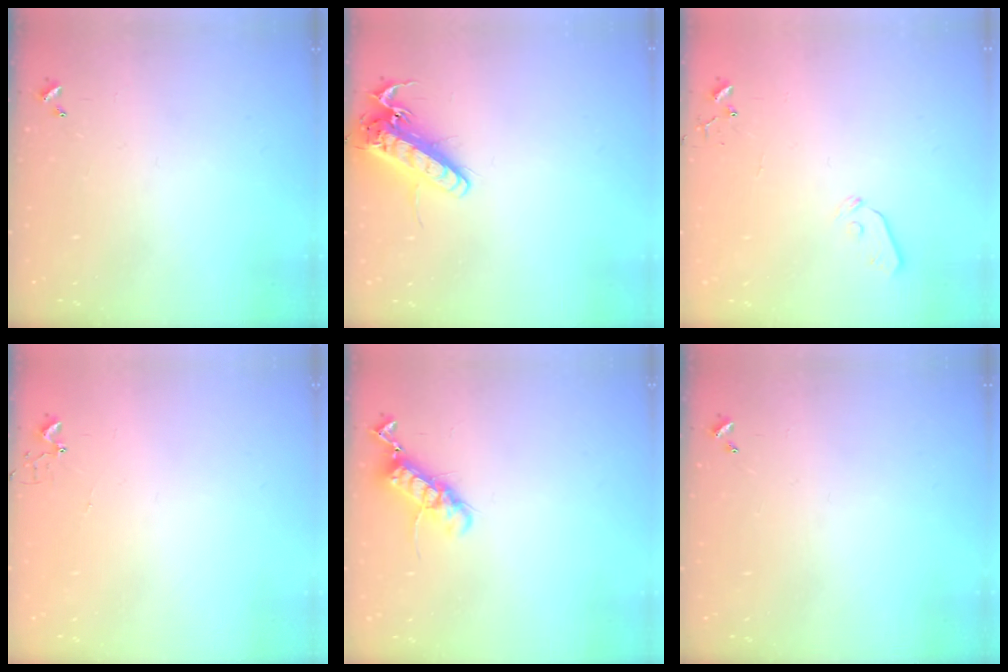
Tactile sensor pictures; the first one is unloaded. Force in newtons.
{"total": 15.0, "press": 14.7, "slide": 2.8}
{"total": 4.4, "press": 4.3, "slide": 0.6}
{"total": 2.9, "press": 2.9, "slide": 0.3}
{"total": 12.0, "press": 12.0, "slide": 1.3}
{"total": 0.0}